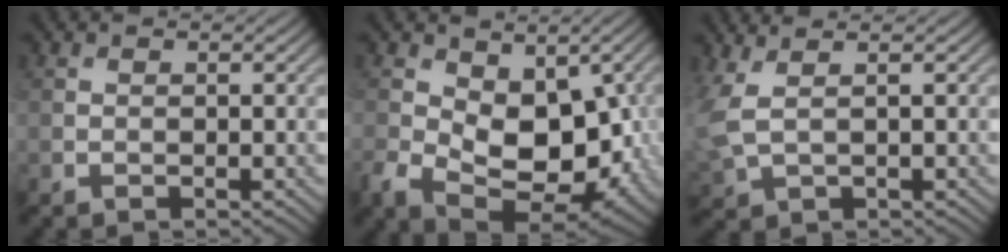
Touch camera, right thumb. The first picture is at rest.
{"total": 11.4, "force": [-0.6, 7.6, 8.5], "torque": [-0.168, -0.036, -0.006]}
{"total": 4.4, "force": [1.5, 1.9, 3.7], "torque": [-0.117, 0.000, 0.036]}